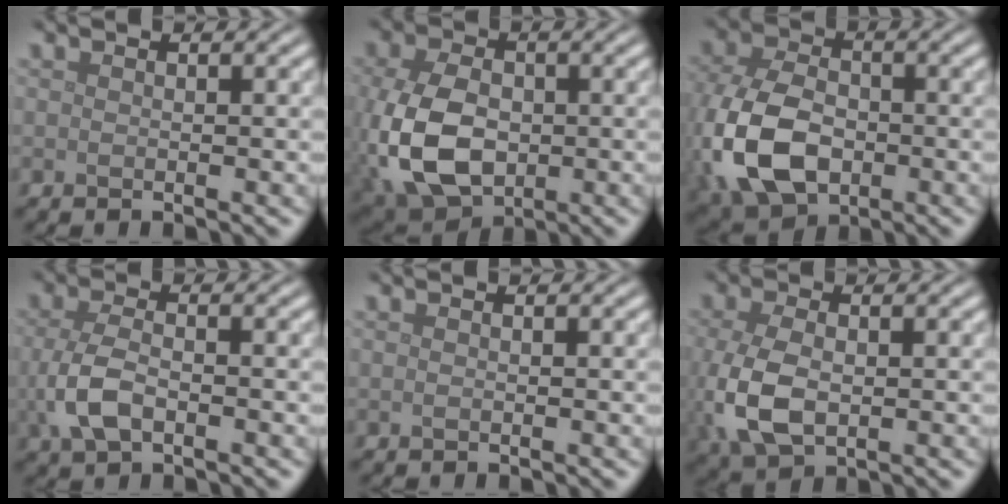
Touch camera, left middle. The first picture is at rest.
{"total": 9.8, "force": [-1.8, 6.6, 7.0], "torque": [-0.171, -0.016, -0.035]}
{"total": 11.4, "force": [-2.9, 7.7, 7.9], "torque": [-0.207, -0.025, -0.064]}
{"total": 3.9, "force": [-0.9, 2.1, 3.1], "torque": [-0.079, -0.006, -0.020]}
{"total": 0.0}
{"total": 6.4, "force": [-0.9, 4.0, 4.8], "torque": [-0.129, -0.015, -0.012]}